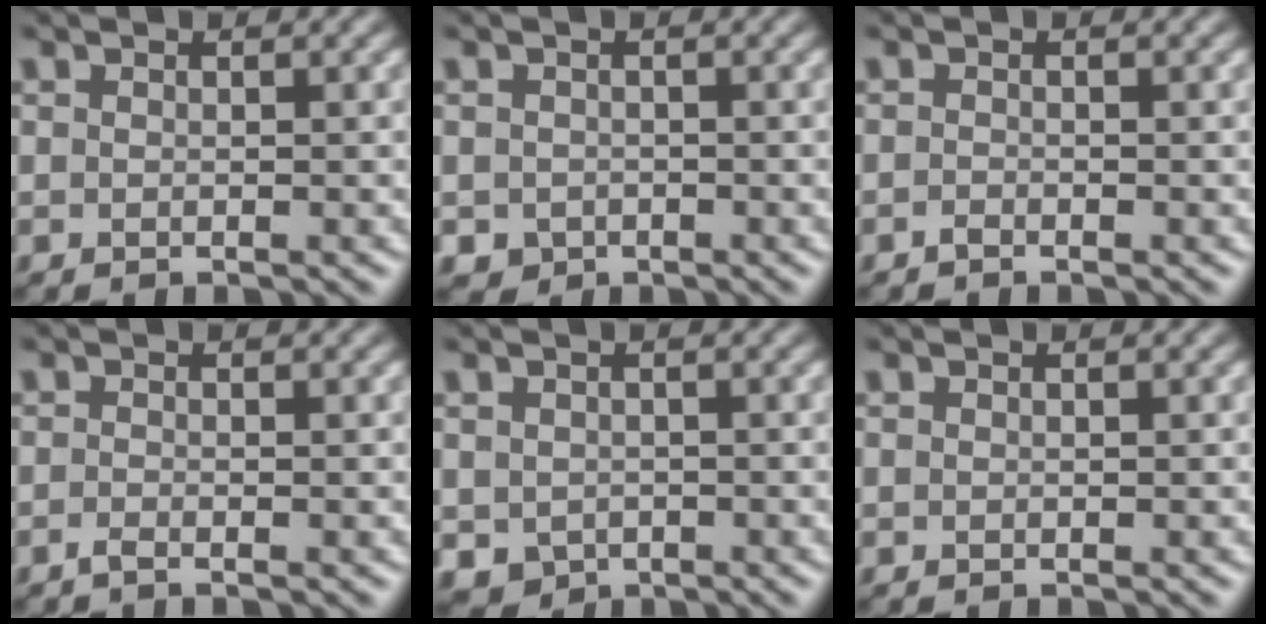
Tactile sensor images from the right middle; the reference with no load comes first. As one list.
[{"total": 1.4, "force": [-0.6, 1.2, 0.3], "torque": [0.000, -0.006, -0.011]}, {"total": 0.5, "force": [-0.4, 0.1, 0.3], "torque": [-0.004, 0.000, -0.010]}, {"total": 0.9, "force": [-0.6, 0.2, 0.6], "torque": [-0.014, -0.003, -0.014]}, {"total": 2.2, "force": [-0.7, 1.9, 0.8], "torque": [-0.019, -0.010, -0.009]}, {"total": 0.0}]